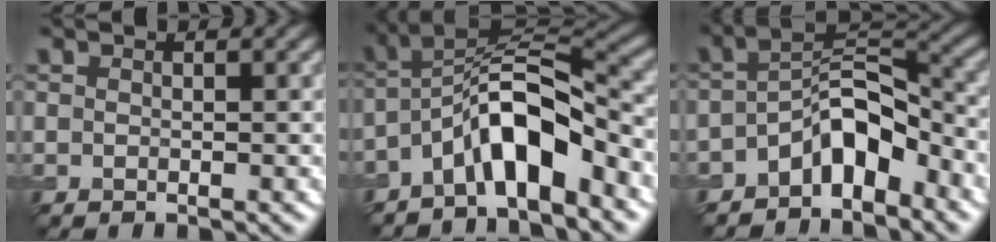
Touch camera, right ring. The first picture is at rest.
{"total": 7.4, "force": [-3.9, 2.3, 5.9], "torque": [-0.096, 0.024, -0.075]}
{"total": 5.6, "force": [-3.3, 2.4, 3.8], "torque": [-0.058, 0.014, -0.065]}